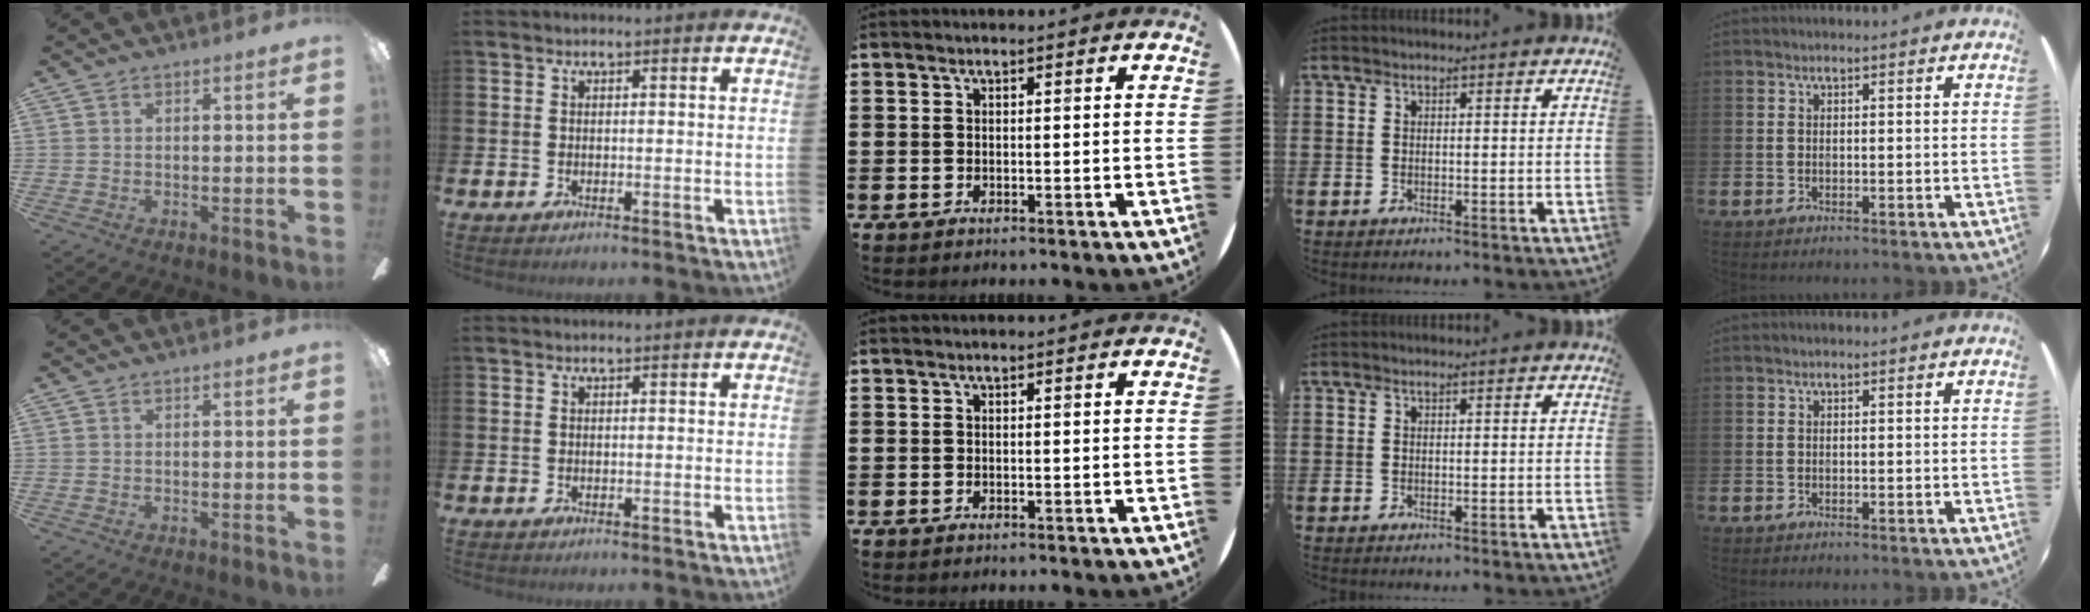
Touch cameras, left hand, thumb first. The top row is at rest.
{}